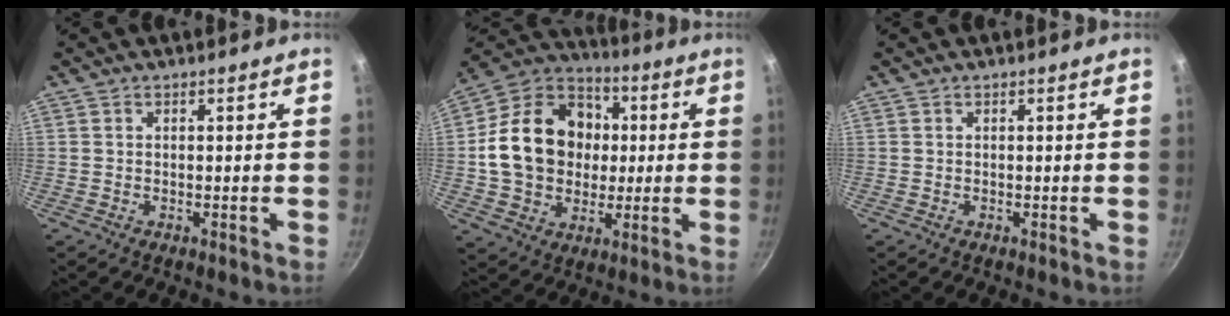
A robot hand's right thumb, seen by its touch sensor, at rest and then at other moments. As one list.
[{"total": 20.7, "force": [1.2, 16.6, 12.2], "torque": [-0.184, 0.031, 0.019]}, {"total": 0.0}]